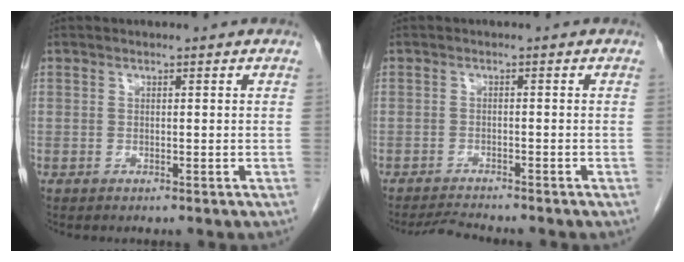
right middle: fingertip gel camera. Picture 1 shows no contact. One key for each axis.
{"total": 3.0, "fx": -2.9, "fy": -0.6, "fz": 0.4, "tx": -0.015, "ty": -0.019, "tz": -0.050}